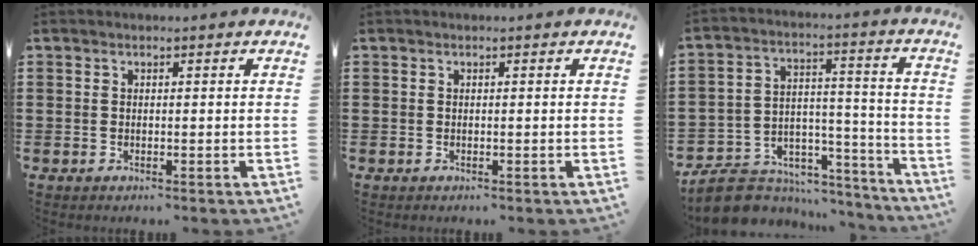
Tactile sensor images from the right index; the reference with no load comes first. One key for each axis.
{"total": 0.0}
{"total": 6.9, "fx": -6.0, "fy": 3.2, "fz": 1.2, "tx": -0.035, "ty": 0.002, "tz": -0.113}